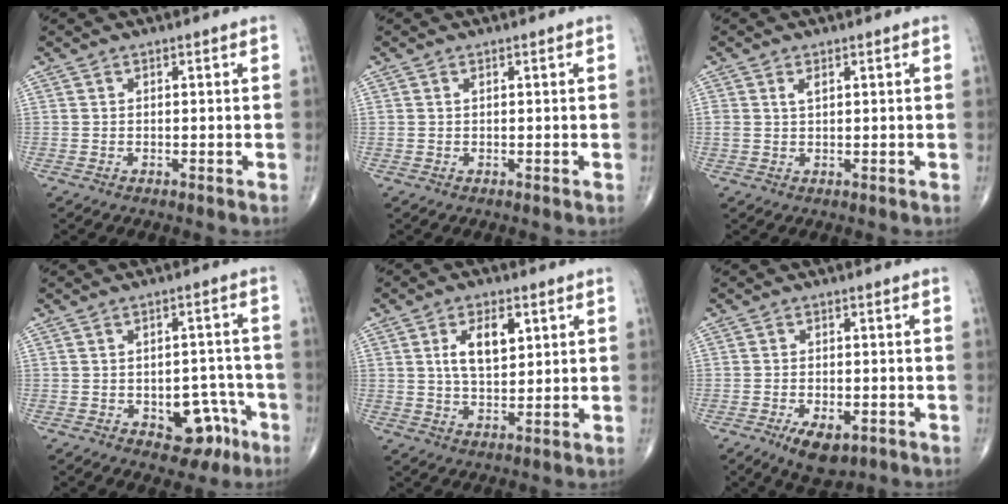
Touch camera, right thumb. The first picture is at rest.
{"total": 0.0}
{"total": 1.6, "force": [0.7, 0.8, 1.2], "torque": [-0.026, 0.005, 0.018]}
{"total": 8.4, "force": [-3.7, 5.3, 5.3], "torque": [-0.028, 0.037, -0.042]}
{"total": 7.9, "force": [2.5, 4.1, 6.4], "torque": [-0.095, -0.010, 0.045]}
{"total": 6.6, "force": [-3.2, 3.3, 4.7], "torque": [-0.070, 0.005, -0.045]}